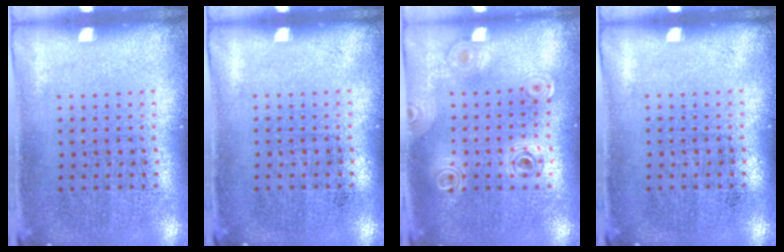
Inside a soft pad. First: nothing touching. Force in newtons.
{"total": 0.0}
{"total": 0.8, "press": 0.8, "slide": 0.1}
{"total": 0.0}